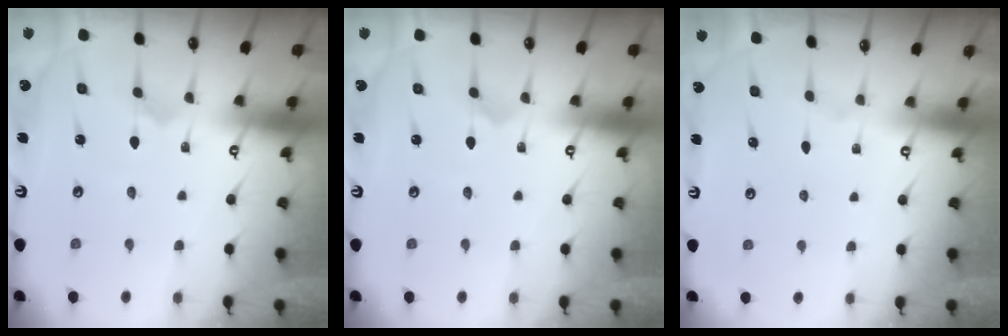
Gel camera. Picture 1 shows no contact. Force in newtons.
{"total": 0.0}
{"total": 0.0}